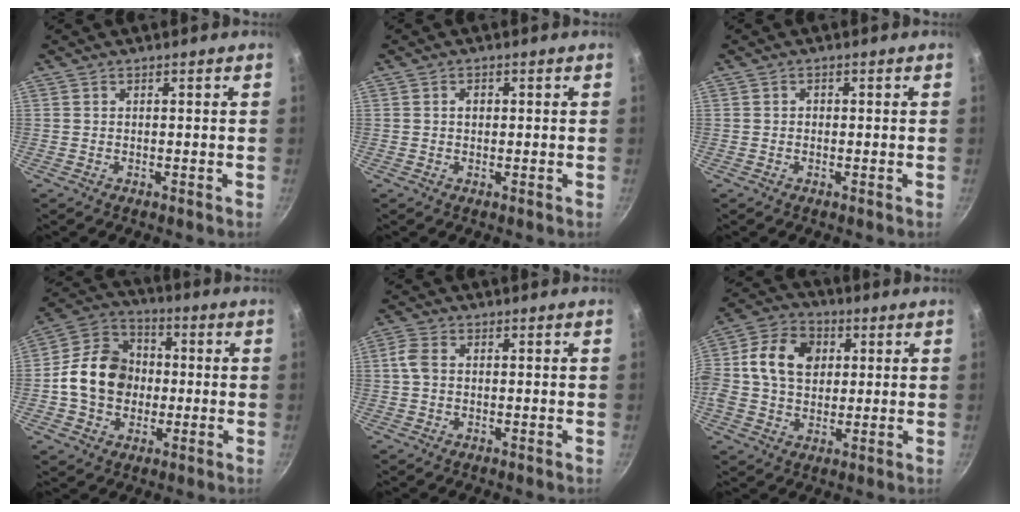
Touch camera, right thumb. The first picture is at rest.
{"total": 1.6, "force": [0.2, 1.2, 1.0], "torque": [-0.010, 0.003, 0.002]}
{"total": 0.9, "force": [-0.1, 0.8, 0.4], "torque": [-0.004, 0.004, -0.002]}
{"total": 14.6, "force": [-0.8, 12.0, 8.3], "torque": [-0.112, 0.027, -0.029]}
{"total": 3.6, "force": [0.3, 2.5, 2.6], "torque": [-0.059, 0.010, 0.000]}
{"total": 14.2, "force": [2.6, 10.6, 9.1], "torque": [-0.149, 0.015, 0.026]}